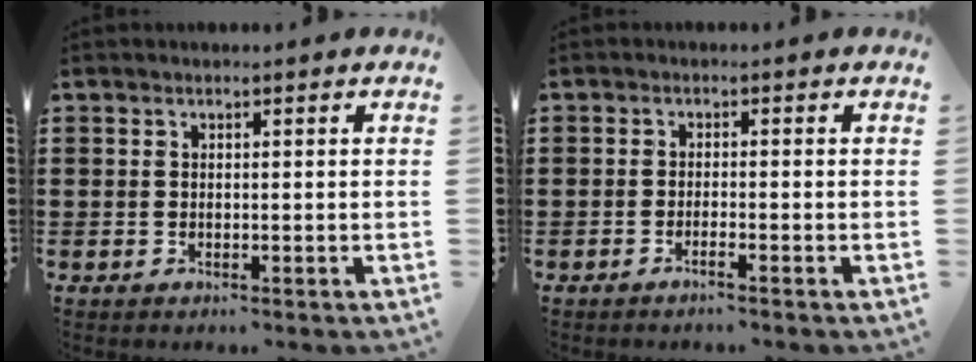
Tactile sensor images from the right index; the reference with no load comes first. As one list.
[{"total": 1.3, "force": [-0.9, -0.2, 0.9], "torque": [-0.017, -0.005, -0.016]}]